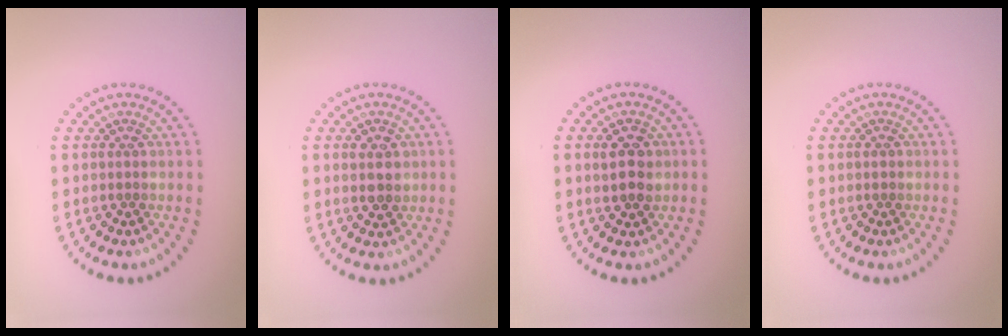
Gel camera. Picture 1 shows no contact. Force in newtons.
{"total": 2.3, "press": 2.3, "slide": 0.4}
{"total": 2.5, "press": 2.5, "slide": 0.4}
{"total": 0.7, "press": 0.7, "slide": 0.1}